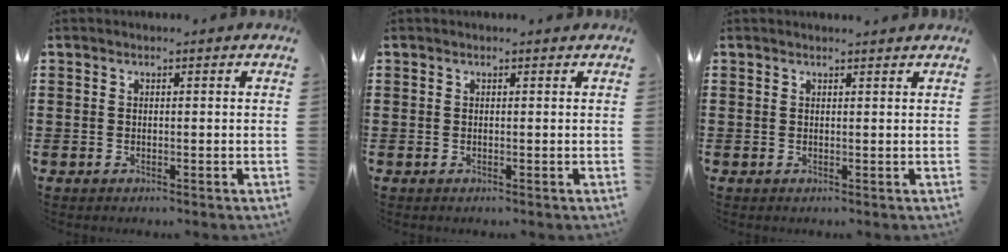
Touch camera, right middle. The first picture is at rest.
{"total": 0.0}
{"total": 0.7, "force": [0.7, -0.1, 0.2], "torque": [0.003, -0.005, 0.012]}